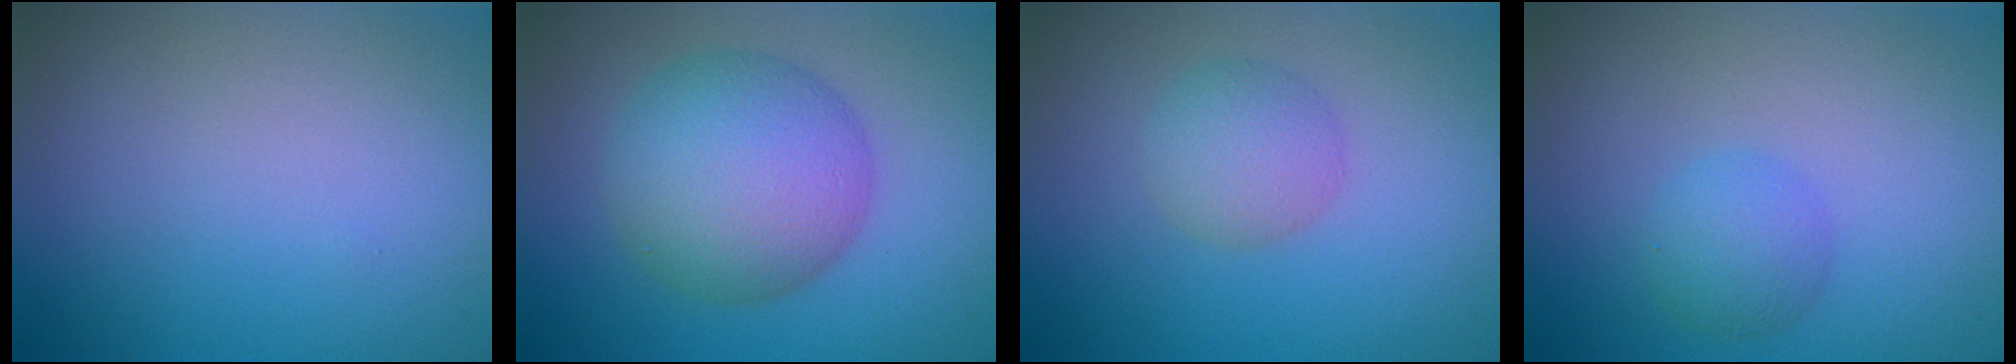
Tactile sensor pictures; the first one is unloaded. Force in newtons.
{"total": 8.5, "press": 8.5, "slide": 0.2}
{"total": 2.8, "press": 2.8, "slide": 0.1}
{"total": 2.3, "press": 2.3, "slide": 0.1}